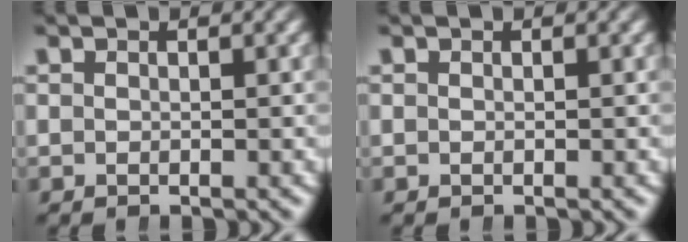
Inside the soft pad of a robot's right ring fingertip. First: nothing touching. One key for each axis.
{"total": 0.0}